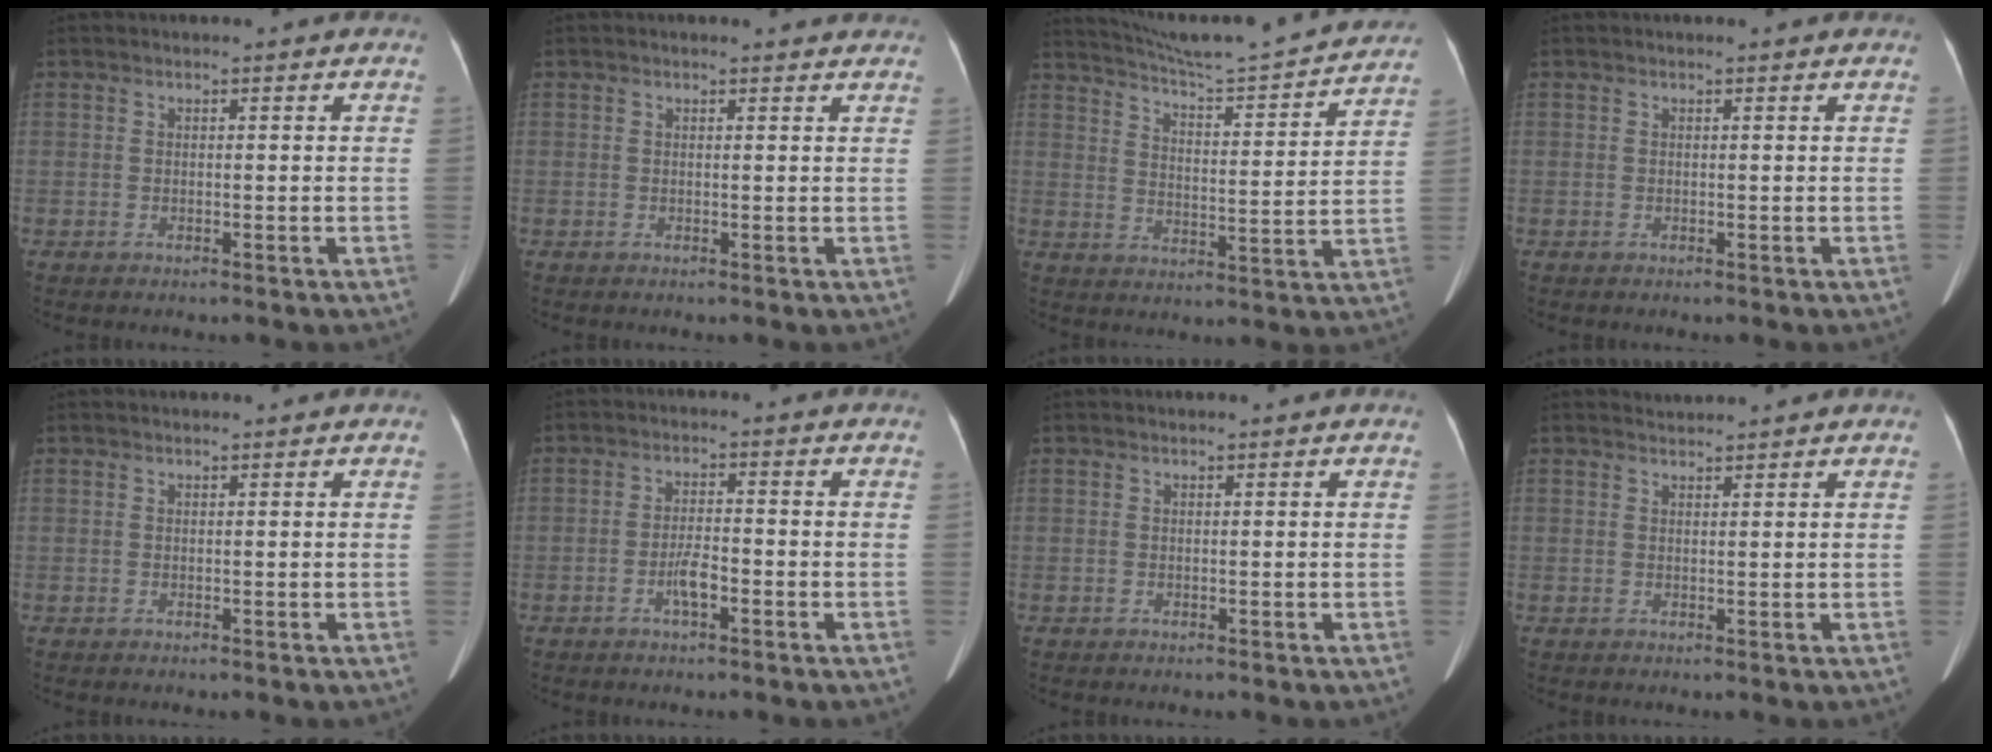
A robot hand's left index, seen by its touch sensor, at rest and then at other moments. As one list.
[{"total": 2.3, "force": [2.2, 0.5, 0.3], "torque": [-0.013, -0.003, 0.010]}, {"total": 20.3, "force": [19.1, 0.1, 6.9], "torque": [-0.114, -0.034, 0.257]}, {"total": 0.6, "force": [0.6, 0.0, 0.2], "torque": [-0.004, 0.004, 0.005]}, {"total": 0.6, "force": [0.6, 0.1, 0.2], "torque": [-0.008, 0.013, 0.011]}, {"total": 3.2, "force": [-1.6, 0.6, 2.7], "torque": [-0.052, 0.001, -0.030]}, {"total": 0.0}, {"total": 1.4, "force": [1.3, -0.3, -0.3], "torque": [-0.004, 0.008, 0.029]}]